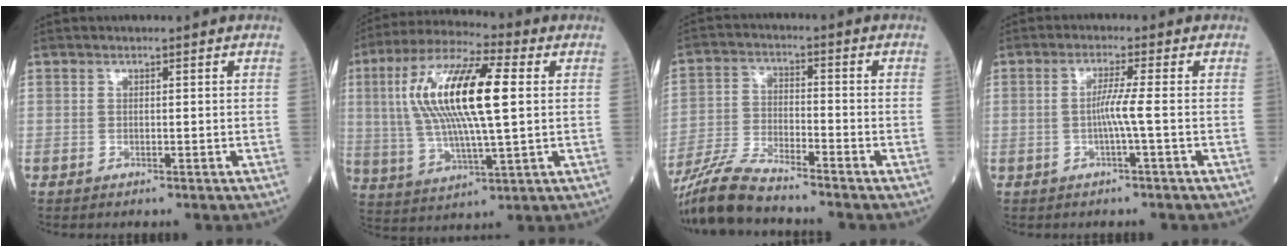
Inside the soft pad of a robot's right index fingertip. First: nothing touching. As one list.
[{"total": 17.6, "force": [2.9, 3.3, 17.0], "torque": [-0.348, 0.019, 0.051]}, {"total": 9.4, "force": [-8.5, 0.4, 4.0], "torque": [-0.083, -0.022, -0.165]}, {"total": 3.4, "force": [-0.6, -0.9, 3.2], "torque": [-0.061, 0.000, -0.012]}]